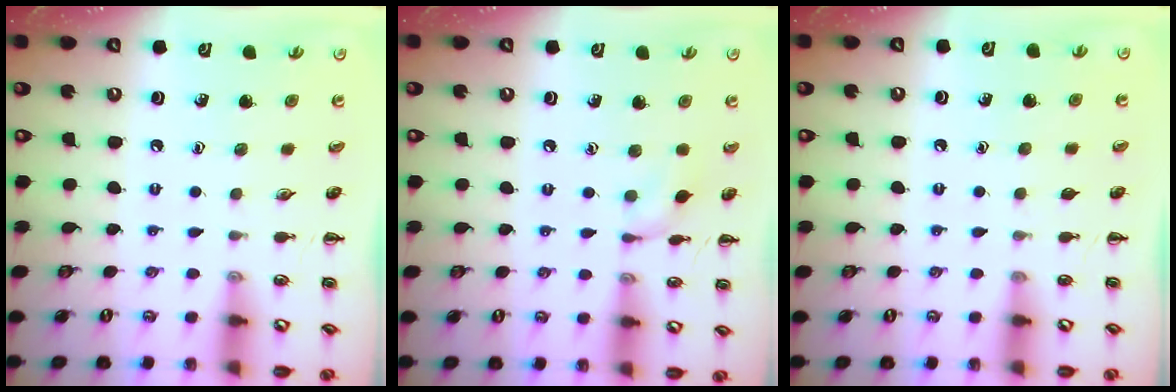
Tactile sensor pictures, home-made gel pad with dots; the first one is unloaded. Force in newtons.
{"total": 6.3, "press": 6.2, "slide": 1.1}
{"total": 0.0}